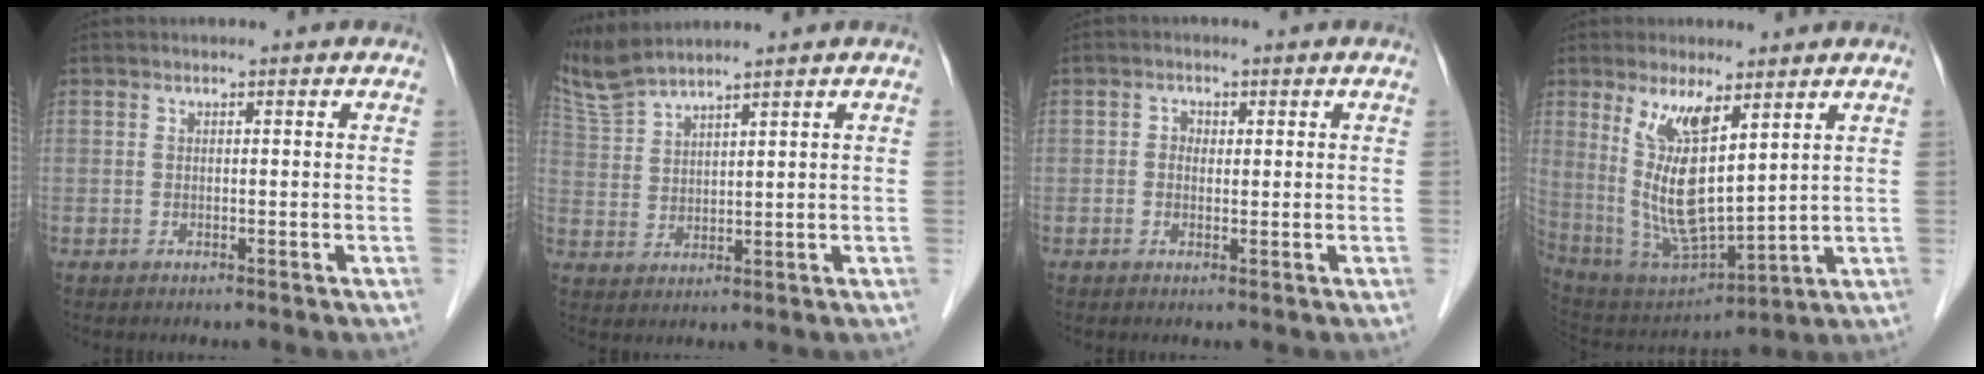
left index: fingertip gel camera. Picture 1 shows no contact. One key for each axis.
{"total": 7.0, "fx": 6.7, "fy": -0.6, "fz": 2.2, "tx": -0.068, "ty": 0.013, "tz": 0.148}
{"total": 1.4, "fx": 0.2, "fy": 1.1, "fz": 0.8, "tx": -0.012, "ty": 0.002, "tz": 0.000}
{"total": 12.2, "fx": 4.9, "fy": 3.2, "fz": 10.7, "tx": -0.223, "ty": -0.012, "tz": 0.108}